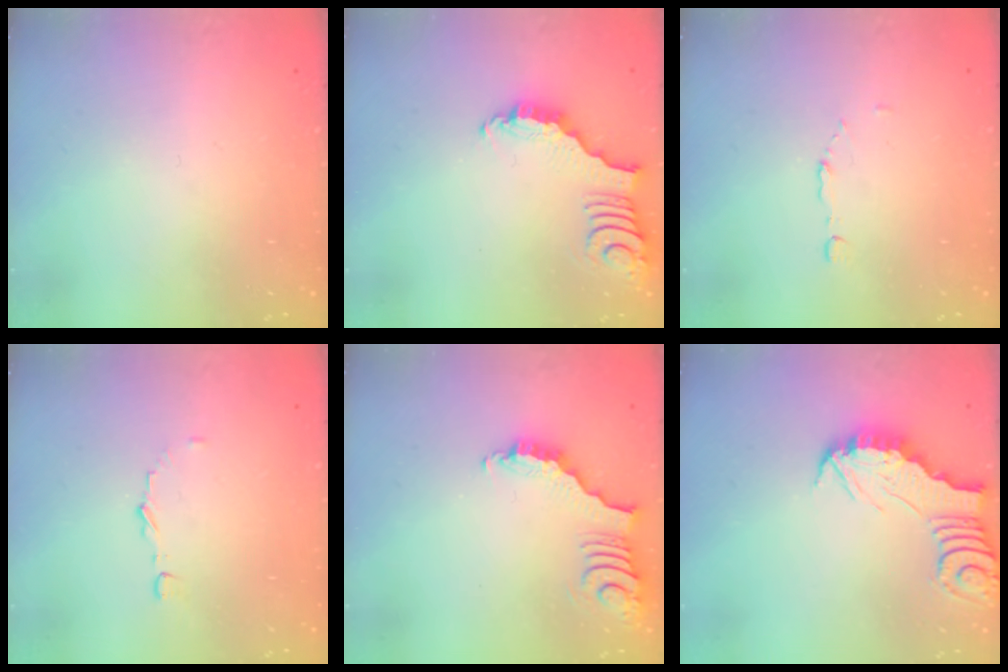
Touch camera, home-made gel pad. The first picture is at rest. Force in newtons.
{"total": 2.7, "press": 2.7, "slide": 0.4}
{"total": 3.3, "press": 3.2, "slide": 0.8}
{"total": 3.7, "press": 3.7, "slide": 0.3}
{"total": 3.9, "press": 3.8, "slide": 0.7}
{"total": 2.6, "press": 2.6, "slide": 0.2}